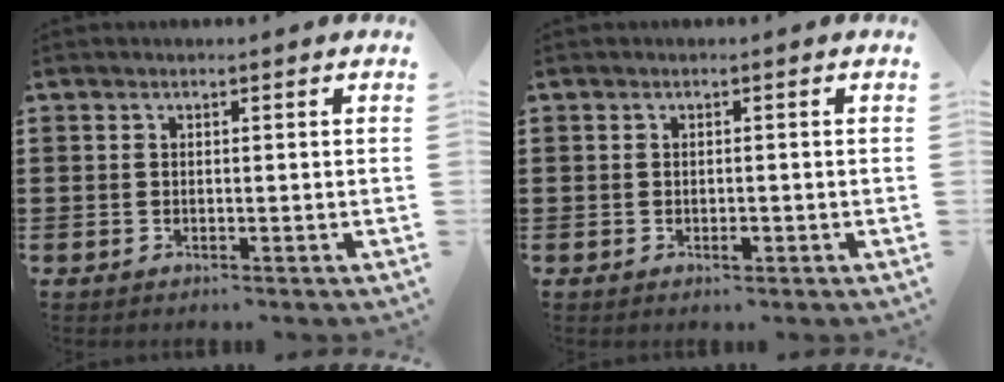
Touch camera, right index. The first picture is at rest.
{"total": 1.1, "force": [-0.4, 0.5, 0.9], "torque": [-0.017, -0.002, -0.008]}